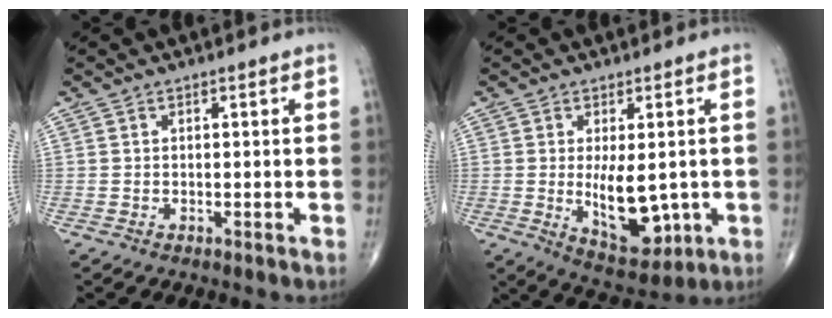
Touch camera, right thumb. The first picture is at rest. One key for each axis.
{"total": 10.3, "fx": -0.9, "fy": 4.9, "fz": 9.0, "tx": -0.113, "ty": -0.020, "tz": 0.005}